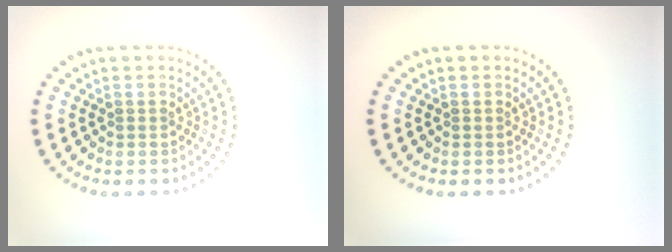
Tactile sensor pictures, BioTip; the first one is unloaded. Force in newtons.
{"total": 0.0}